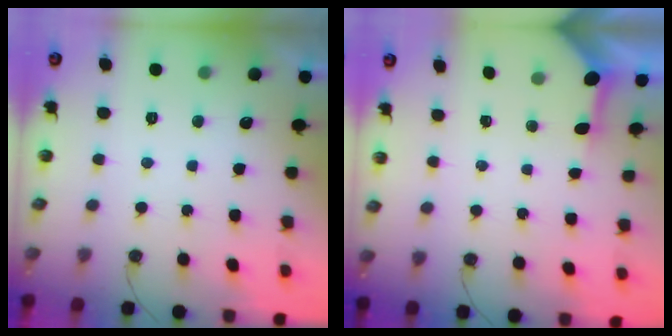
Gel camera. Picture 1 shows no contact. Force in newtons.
{"total": 3.4, "press": 3.4, "slide": 0.4}